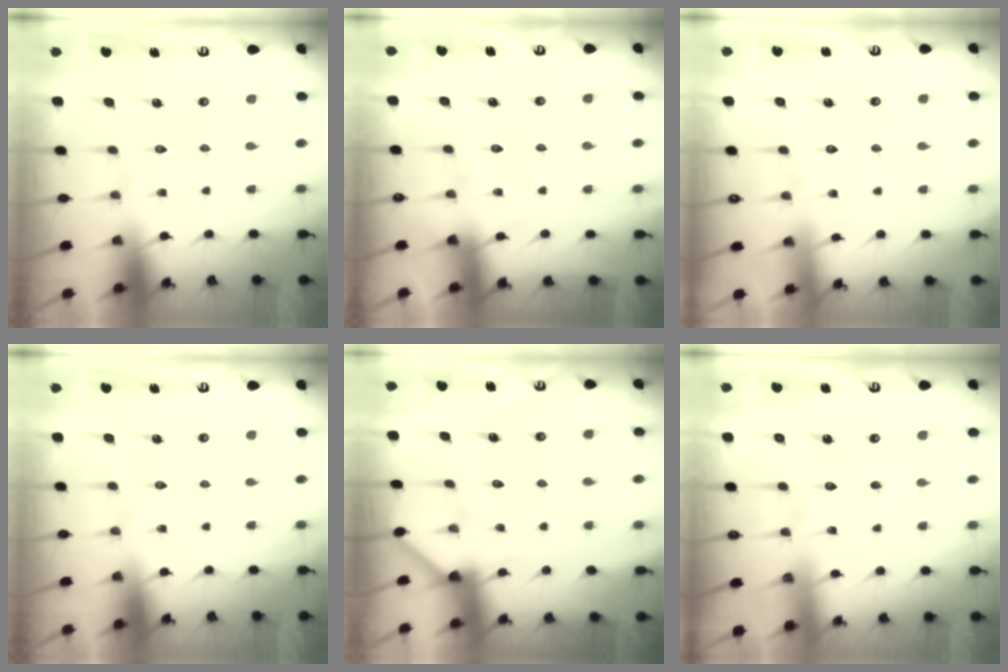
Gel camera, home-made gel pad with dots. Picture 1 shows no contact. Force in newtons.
{"total": 1.9, "press": 1.9, "slide": 0.3}
{"total": 4.6, "press": 4.5, "slide": 0.6}
{"total": 0.0}
{"total": 3.3, "press": 3.3, "slide": 0.3}
{"total": 3.0, "press": 3.0, "slide": 0.3}